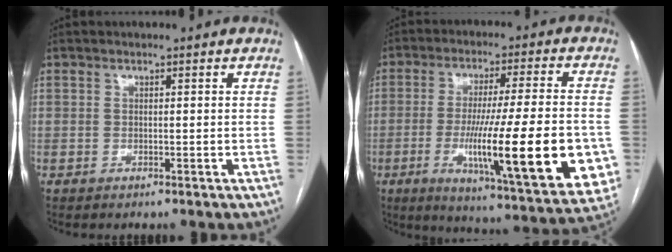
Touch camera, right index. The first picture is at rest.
{"total": 24.2, "force": [-5.6, 2.3, 23.4], "torque": [-0.300, -0.029, -0.077]}